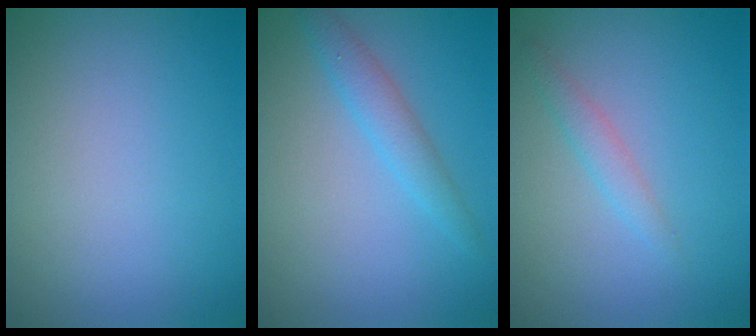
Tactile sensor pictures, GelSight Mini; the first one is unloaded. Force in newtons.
{"total": 2.2, "press": 2.2, "slide": 0.3}
{"total": 1.5, "press": 1.5, "slide": 0.0}